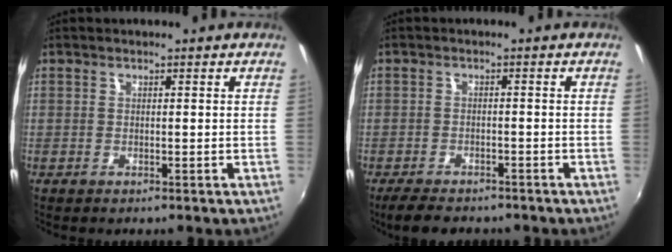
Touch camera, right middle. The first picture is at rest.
{"total": 6.8, "force": [-5.7, 2.4, 3.0], "torque": [-0.074, -0.015, -0.093]}